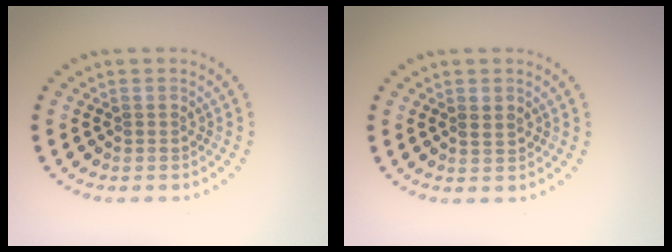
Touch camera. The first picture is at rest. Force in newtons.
{"total": 0.7, "press": 0.6, "slide": 0.4}